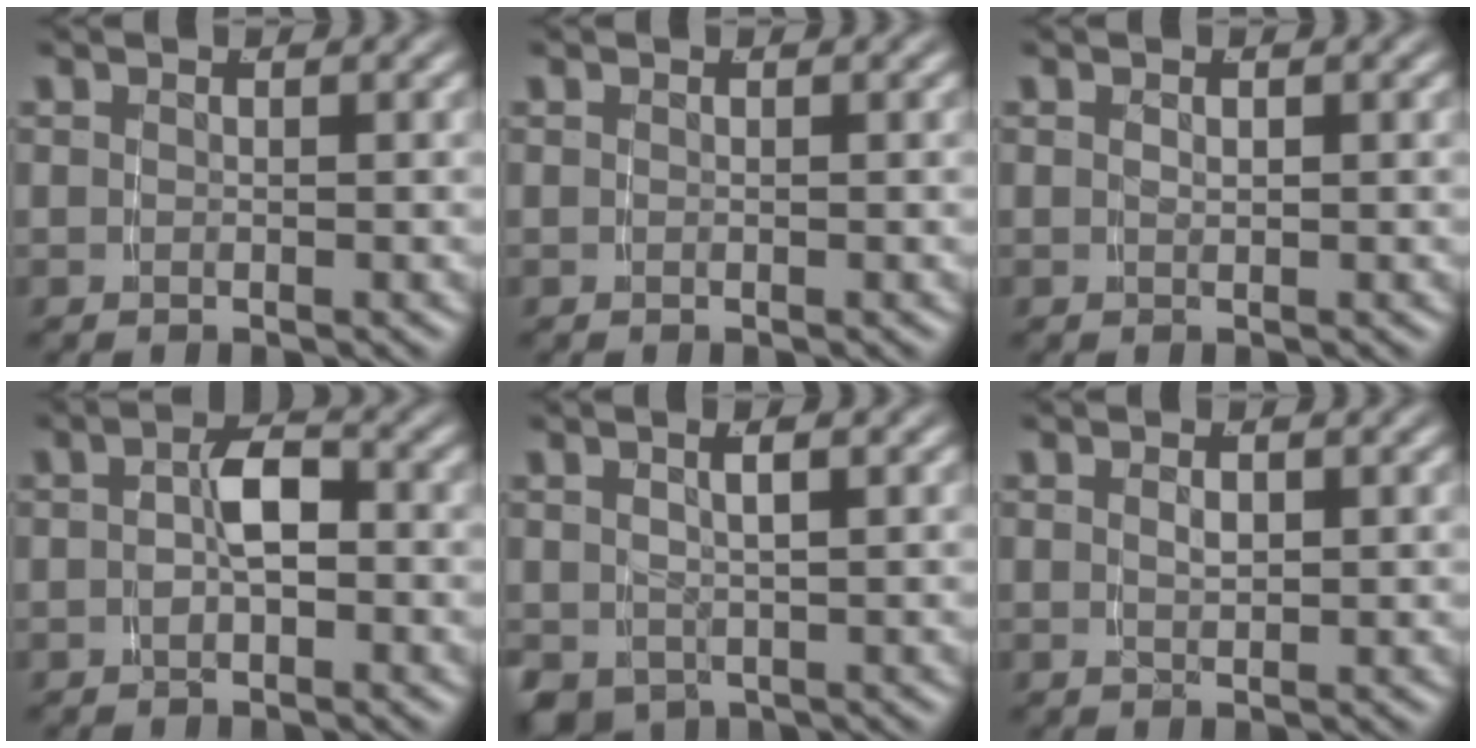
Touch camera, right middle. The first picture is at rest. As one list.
[{"total": 0.0}, {"total": 0.5, "force": [0.0, -0.3, 0.4], "torque": [-0.005, -0.001, 0.005]}, {"total": 3.2, "force": [-0.8, 1.4, 2.8], "torque": [-0.046, -0.002, -0.011]}, {"total": 3.9, "force": [-1.7, 2.5, 2.3], "torque": [-0.042, -0.014, -0.014]}, {"total": 1.0, "force": [0.0, -0.1, 1.0], "torque": [-0.019, -0.004, 0.006]}]